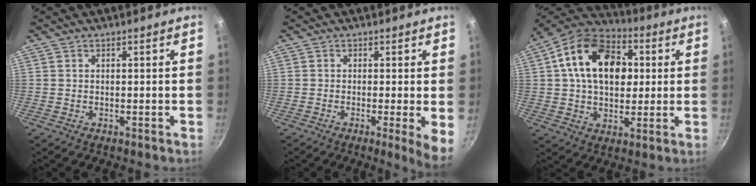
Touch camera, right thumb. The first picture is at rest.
{"total": 5.4, "force": [-0.7, 0.4, 5.3], "torque": [-0.065, -0.011, -0.010]}
{"total": 19.3, "force": [3.9, 13.2, 13.5], "torque": [-0.194, 0.014, 0.050]}